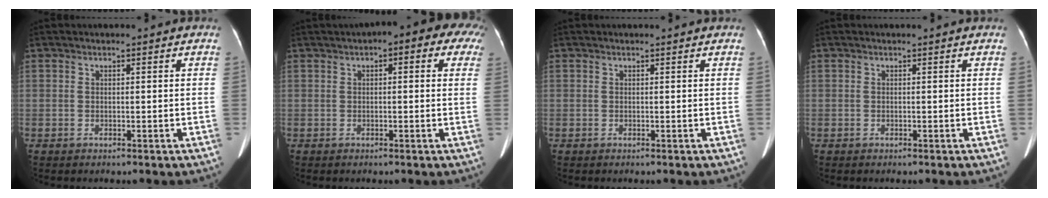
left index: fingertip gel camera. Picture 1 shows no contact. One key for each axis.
{"total": 8.5, "fx": 4.0, "fy": 3.2, "fz": 6.8, "tx": -0.069, "ty": 0.043, "tz": 0.040}
{"total": 2.2, "fx": 2.0, "fy": 0.2, "fz": 0.9, "tx": -0.010, "ty": 0.025, "tz": 0.026}
{"total": 0.0}